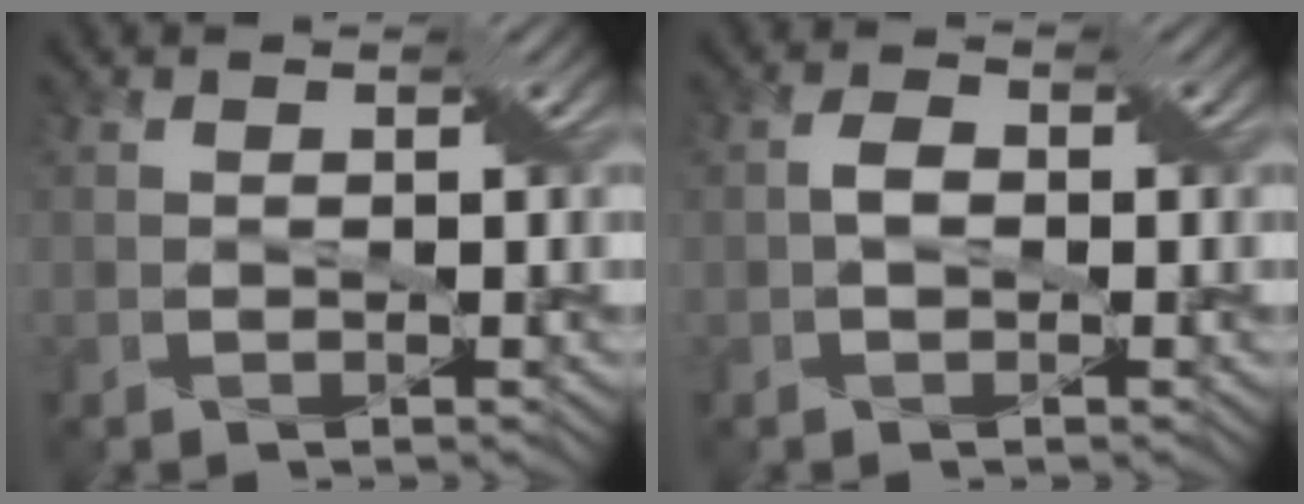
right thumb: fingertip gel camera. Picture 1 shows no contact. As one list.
[{"total": 2.0, "force": [-0.2, 1.2, 1.5], "torque": [-0.029, 0.003, -0.006]}]